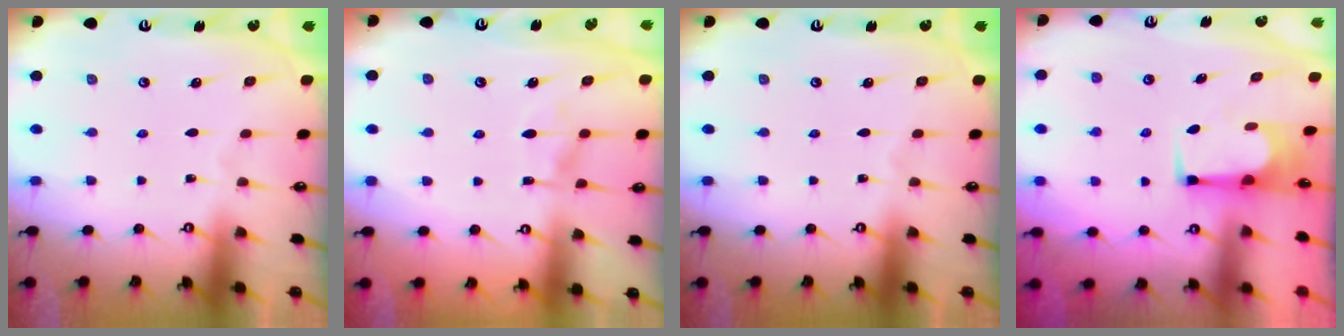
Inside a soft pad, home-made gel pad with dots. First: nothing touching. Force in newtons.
{"total": 6.5, "press": 6.5, "slide": 1.0}
{"total": 0.0}
{"total": 2.1, "press": 2.1, "slide": 0.1}